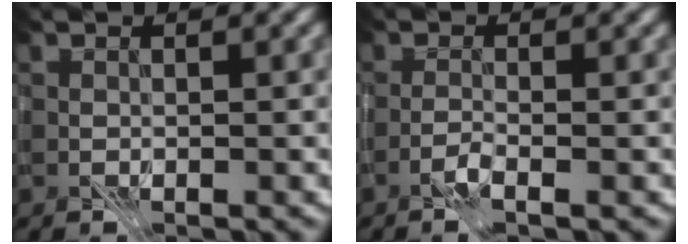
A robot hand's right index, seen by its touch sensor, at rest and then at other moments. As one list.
[{"total": 1.1, "force": [-0.3, 0.2, 1.1], "torque": [-0.022, 0.006, -0.014]}]